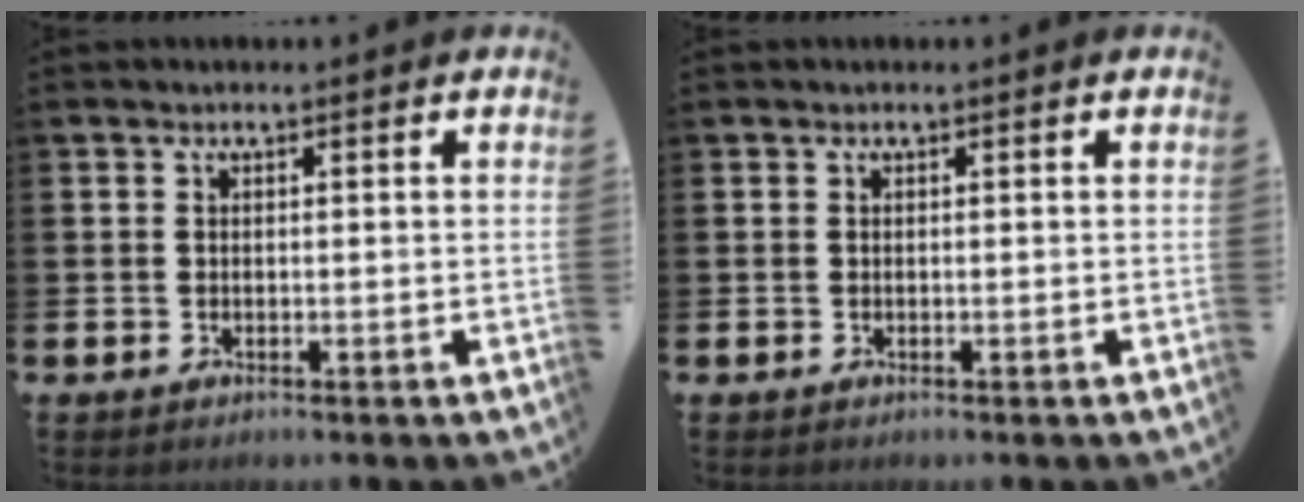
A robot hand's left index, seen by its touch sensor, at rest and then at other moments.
{"total": 0.0}